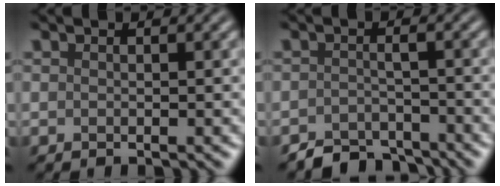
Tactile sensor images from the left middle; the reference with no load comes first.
{"total": 3.5, "force": [-3.5, 0.4, 0.1], "torque": [-0.002, 0.004, -0.056]}